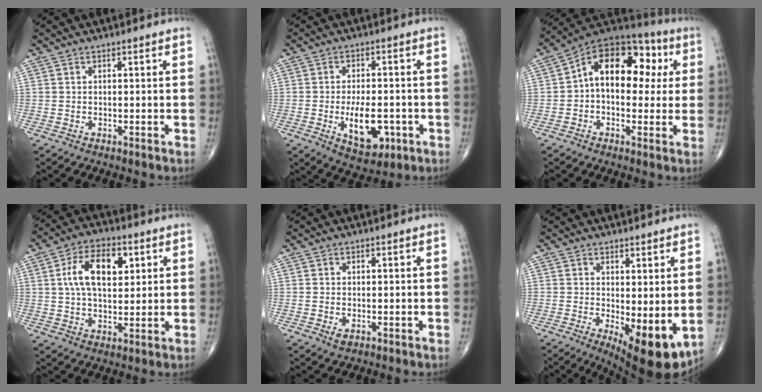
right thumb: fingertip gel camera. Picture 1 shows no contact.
{"total": 9.7, "force": [-2.6, 5.0, 7.9], "torque": [-0.113, 0.002, -0.028]}
{"total": 17.4, "force": [2.6, 11.0, 13.3], "torque": [-0.157, 0.039, 0.030]}
{"total": 11.6, "force": [3.2, 6.4, 9.1], "torque": [-0.144, 0.001, 0.052]}
{"total": 1.2, "force": [-0.3, 0.7, 1.0], "torque": [-0.017, -0.003, -0.003]}
{"total": 10.1, "force": [-1.3, 3.6, 9.3], "torque": [-0.125, -0.026, -0.007]}